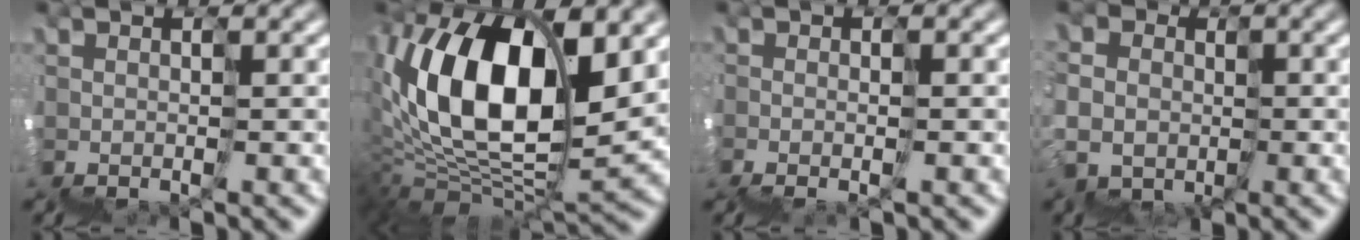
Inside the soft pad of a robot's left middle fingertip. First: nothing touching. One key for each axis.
{"total": 8.8, "fx": 3.1, "fy": 4.4, "fz": 6.9, "tx": -0.119, "ty": 0.017, "tz": 0.041}
{"total": 2.8, "fx": -1.0, "fy": 1.2, "fz": 2.3, "tx": -0.022, "ty": -0.011, "tz": -0.006}
{"total": 3.9, "fx": -0.5, "fy": 3.3, "fz": -2.0, "tx": 0.030, "ty": 0.005, "tz": -0.024}